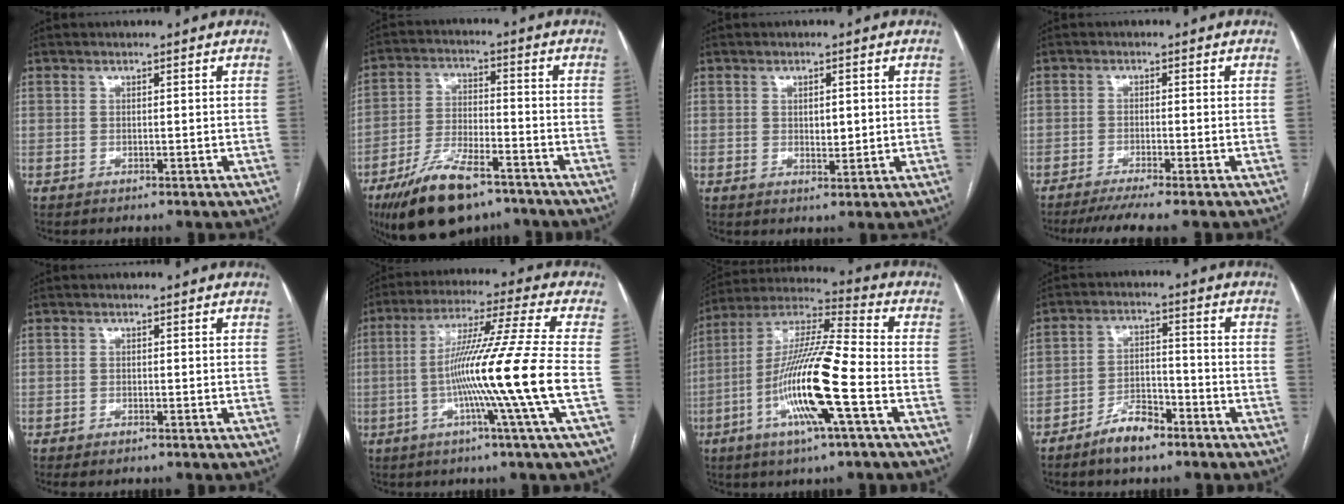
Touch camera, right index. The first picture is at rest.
{"total": 13.5, "force": [-9.4, 4.3, 8.7], "torque": [-0.167, -0.013, -0.163]}
{"total": 2.6, "force": [0.4, 1.2, 2.2], "torque": [-0.034, -0.003, 0.009]}
{"total": 6.3, "force": [-5.2, -1.0, 3.4], "torque": [-0.043, -0.016, -0.083]}
{"total": 1.0, "force": [-0.8, 0.3, 0.5], "torque": [-0.010, -0.002, -0.008]}
{"total": 15.6, "force": [-3.4, -3.5, 14.8], "torque": [-0.258, -0.016, -0.069]}
{"total": 16.7, "force": [-5.2, 0.5, 15.9], "torque": [-0.311, -0.004, -0.102]}
{"total": 6.4, "force": [-4.7, 2.3, 3.7], "torque": [-0.069, 0.007, -0.083]}